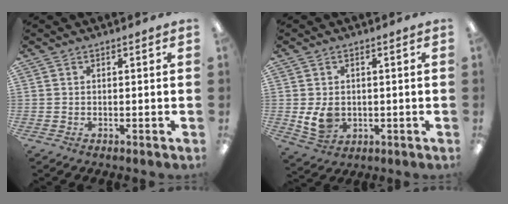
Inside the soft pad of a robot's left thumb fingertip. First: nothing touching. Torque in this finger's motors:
{"motor_torque": [0.09, 0.12, 0.13, -0.31, 0.16]}